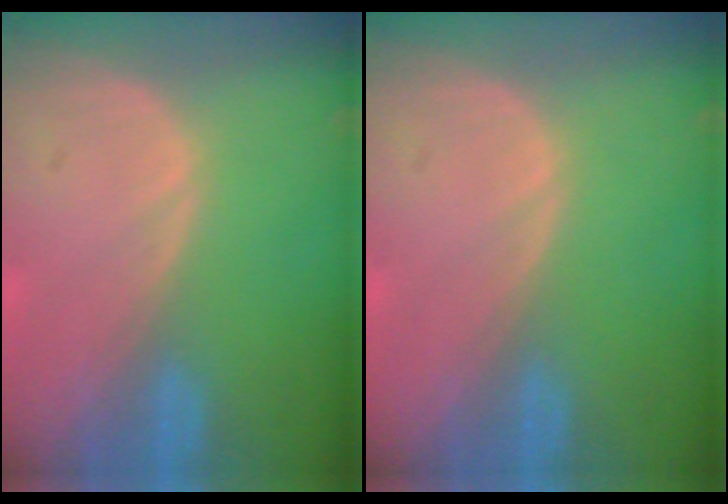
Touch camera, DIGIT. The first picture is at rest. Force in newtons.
{"total": 0.0}